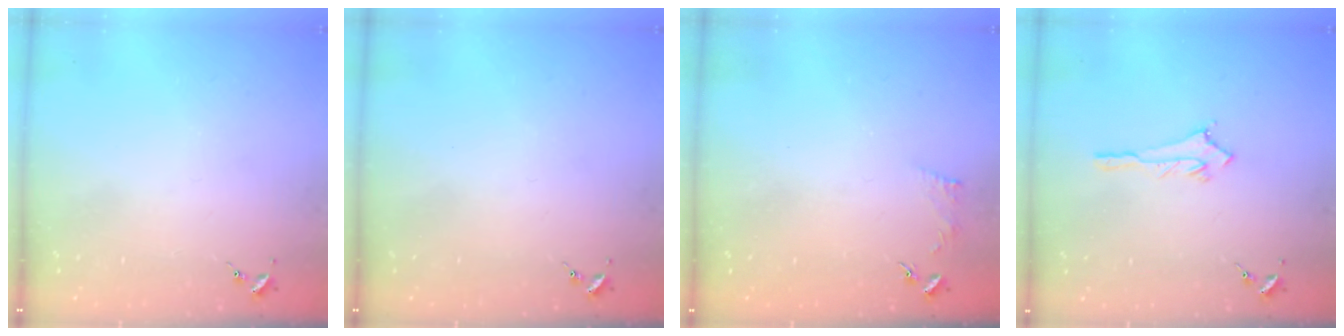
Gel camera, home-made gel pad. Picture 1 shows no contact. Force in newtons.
{"total": 0.0}
{"total": 3.4, "press": 3.3, "slide": 0.5}
{"total": 2.8, "press": 2.8, "slide": 0.3}